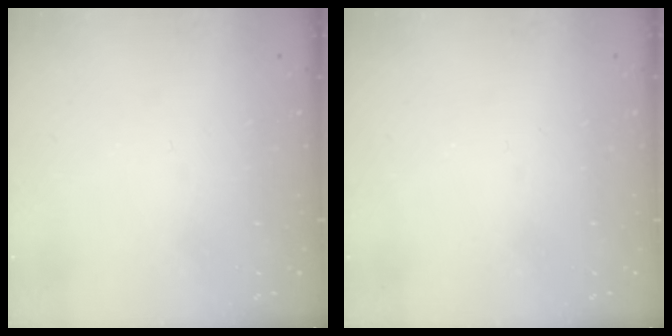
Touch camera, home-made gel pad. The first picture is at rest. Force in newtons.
{"total": 2.2, "press": 2.1, "slide": 0.4}